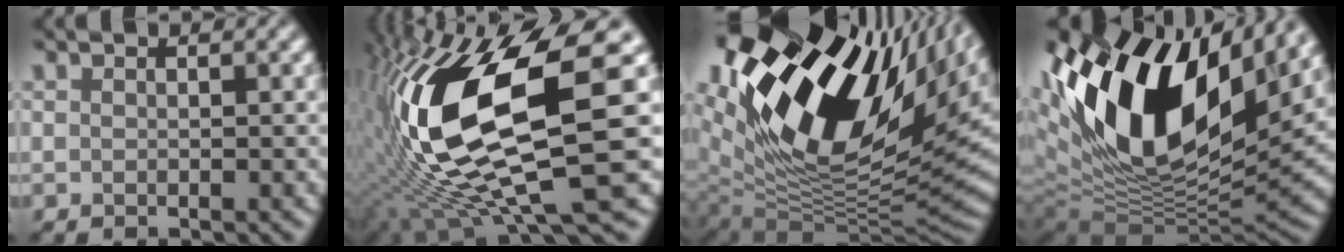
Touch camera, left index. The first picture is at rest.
{"total": 15.9, "force": [-0.2, 4.5, 15.2], "torque": [-0.330, 0.003, 0.024]}
{"total": 16.8, "force": [7.3, 8.8, 12.2], "torque": [-0.230, 0.003, 0.157]}
{"total": 16.2, "force": [4.9, 8.0, 13.2], "torque": [-0.276, 0.017, 0.102]}